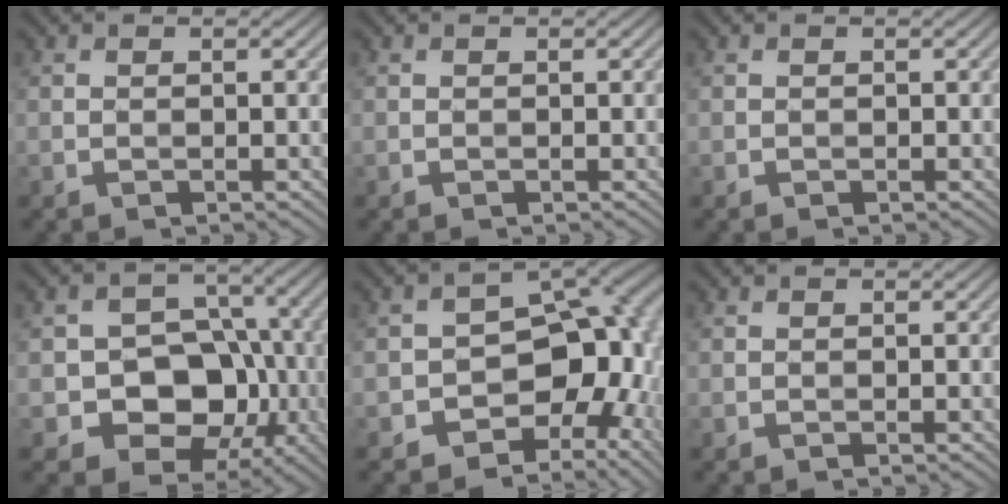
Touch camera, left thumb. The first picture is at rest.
{"total": 0.0}
{"total": 0.0}
{"total": 12.4, "force": [-3.6, 9.8, 6.8], "torque": [-0.088, -0.018, -0.096]}
{"total": 13.1, "force": [-3.7, 9.6, 8.2], "torque": [-0.086, -0.014, -0.059]}
{"total": 0.0}